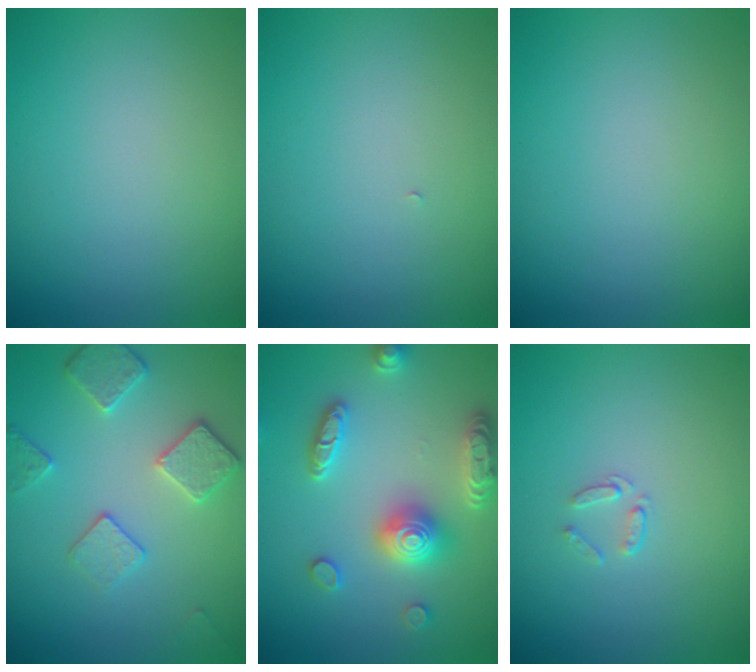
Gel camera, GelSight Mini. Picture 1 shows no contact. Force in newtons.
{"total": 0.0}
{"total": 0.0}
{"total": 3.5, "press": 3.1, "slide": 1.7}
{"total": 5.4, "press": 5.4, "slide": 1.0}
{"total": 0.7, "press": 0.5, "slide": 0.5}